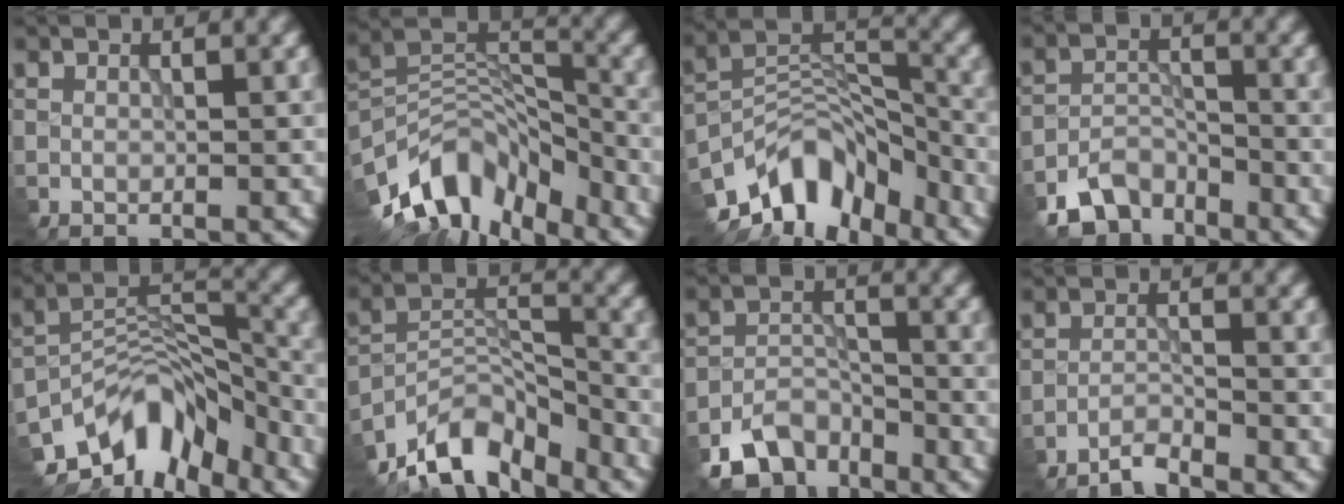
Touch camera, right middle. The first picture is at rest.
{"total": 10.2, "force": [-7.4, 4.9, 4.9], "torque": [-0.080, 0.008, -0.149]}
{"total": 8.9, "force": [-6.9, 4.3, 3.7], "torque": [-0.048, 0.003, -0.140]}
{"total": 4.7, "force": [-3.9, 2.4, 1.2], "torque": [-0.016, -0.003, -0.074]}
{"total": 9.1, "force": [-6.9, 4.1, 4.3], "torque": [-0.055, 0.001, -0.136]}
{"total": 7.5, "force": [-6.3, 2.9, 2.8], "torque": [-0.042, 0.001, -0.130]}
{"total": 5.4, "force": [-4.3, 2.9, 1.5], "torque": [-0.026, -0.005, -0.081]}
{"total": 2.1, "force": [-2.0, 0.0, 0.3], "torque": [-0.003, 0.007, -0.045]}